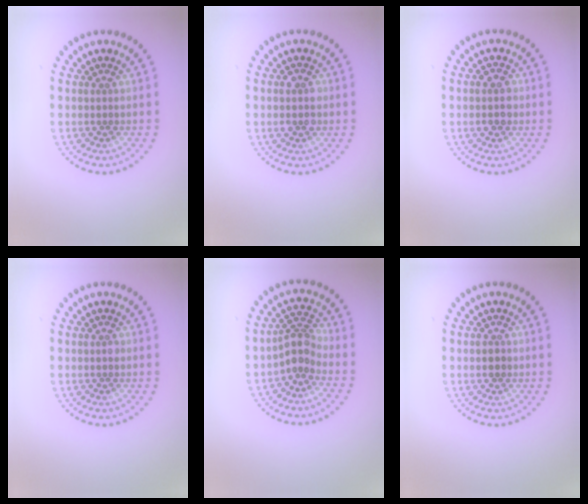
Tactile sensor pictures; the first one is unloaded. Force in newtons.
{"total": 2.4, "press": 2.4, "slide": 0.2}
{"total": 2.1, "press": 2.0, "slide": 0.1}
{"total": 0.7, "press": 0.6, "slide": 0.1}
{"total": 2.6, "press": 2.0, "slide": 1.7}
{"total": 1.3, "press": 1.2, "slide": 0.2}